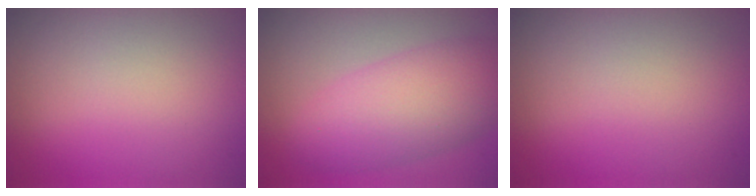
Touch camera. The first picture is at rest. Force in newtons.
{"total": 6.3, "press": 6.3, "slide": 0.2}
{"total": 0.0}